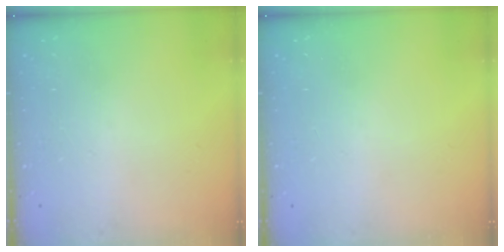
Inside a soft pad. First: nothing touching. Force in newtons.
{"total": 0.0}